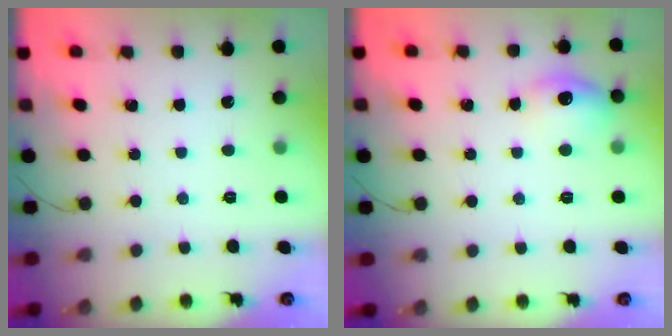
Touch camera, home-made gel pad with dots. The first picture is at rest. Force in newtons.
{"total": 9.9, "press": 9.9, "slide": 0.4}